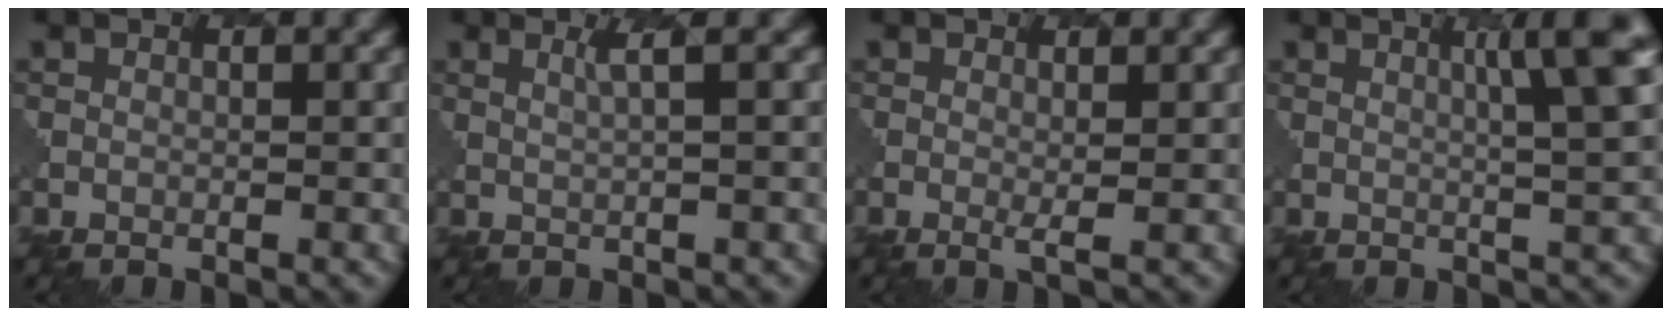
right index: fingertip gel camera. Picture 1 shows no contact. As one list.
[{"total": 2.2, "force": [1.1, 0.5, 1.8], "torque": [-0.028, 0.007, 0.021]}, {"total": 1.0, "force": [0.4, 0.1, 0.9], "torque": [-0.019, -0.006, 0.011]}, {"total": 5.8, "force": [2.0, 0.8, 5.4], "torque": [-0.070, 0.016, 0.037]}]